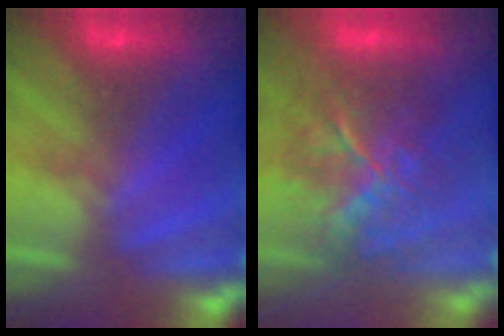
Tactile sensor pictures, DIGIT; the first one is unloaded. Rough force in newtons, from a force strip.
{"total": 11.4}